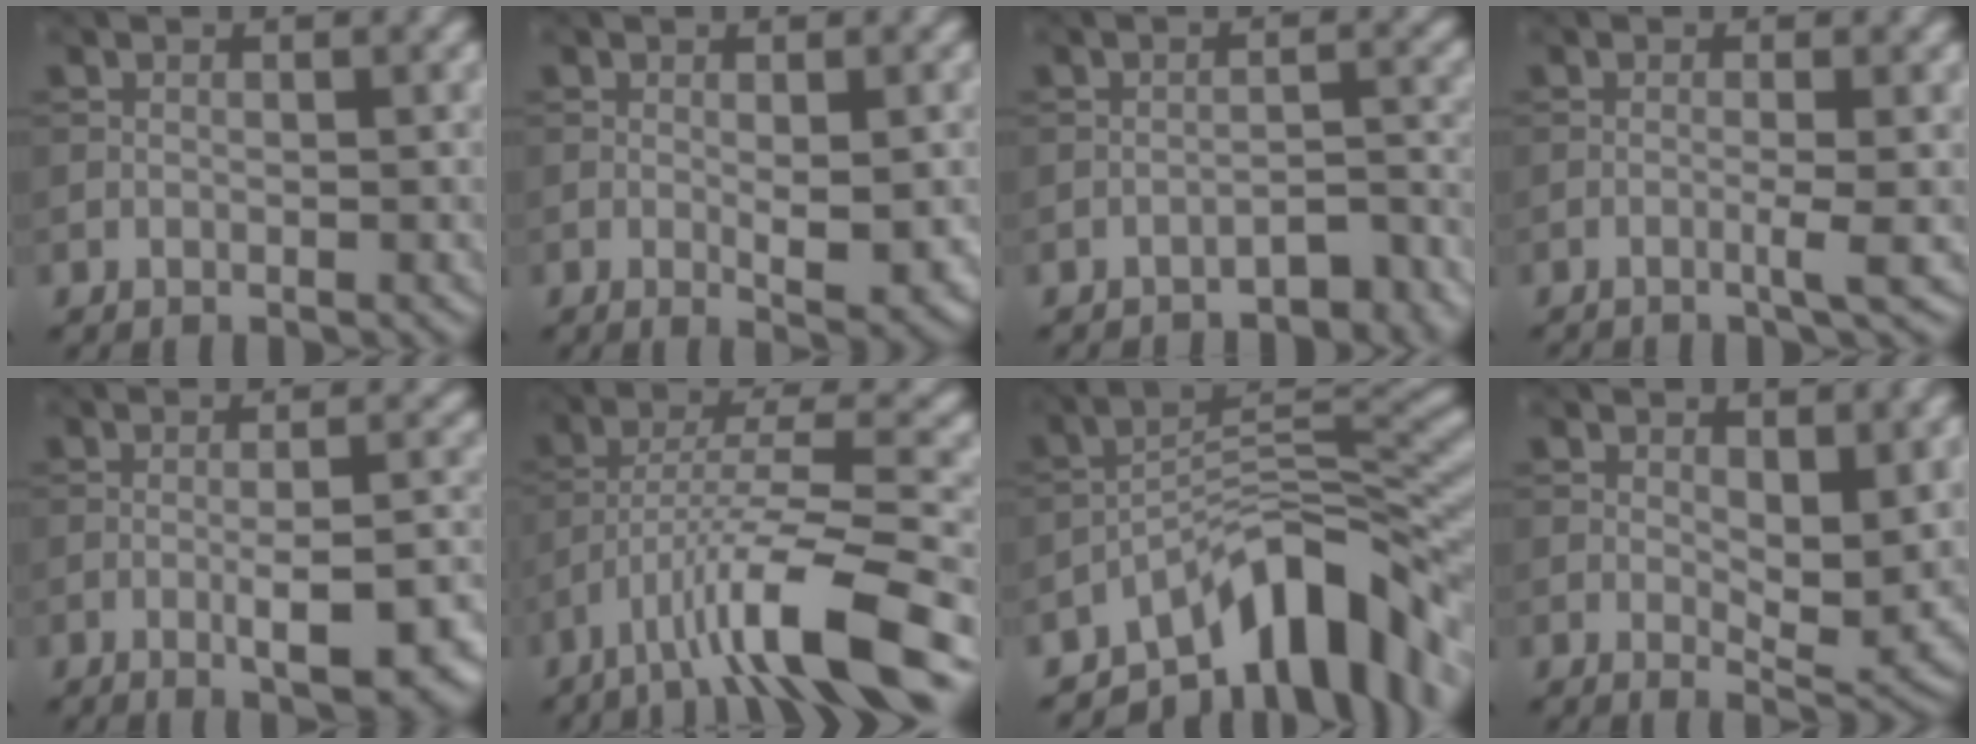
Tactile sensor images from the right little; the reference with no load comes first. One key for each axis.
{"total": 3.4, "fx": -0.3, "fy": 0.9, "fz": 3.3, "tx": -0.050, "ty": -0.009, "tz": 0.000}
{"total": 4.2, "fx": -3.8, "fy": 0.8, "fz": 1.6, "tx": -0.018, "ty": 0.005, "tz": -0.050}
{"total": 2.0, "fx": -0.5, "fy": 0.3, "fz": 1.9, "tx": -0.026, "ty": 0.000, "tz": -0.016}
{"total": 7.0, "fx": -2.4, "fy": 2.0, "fz": 6.2, "tx": -0.095, "ty": -0.009, "tz": -0.028}
{"total": 9.4, "fx": -5.4, "fy": 1.4, "fz": 7.6, "tx": -0.128, "ty": 0.010, "tz": -0.097}
{"total": 11.4, "fx": -7.6, "fy": 4.2, "fz": 7.5, "tx": -0.091, "ty": 0.008, "tz": -0.141}
{"total": 4.6, "fx": 1.1, "fy": 2.1, "fz": 3.9, "tx": -0.061, "ty": -0.014, "tz": 0.022}